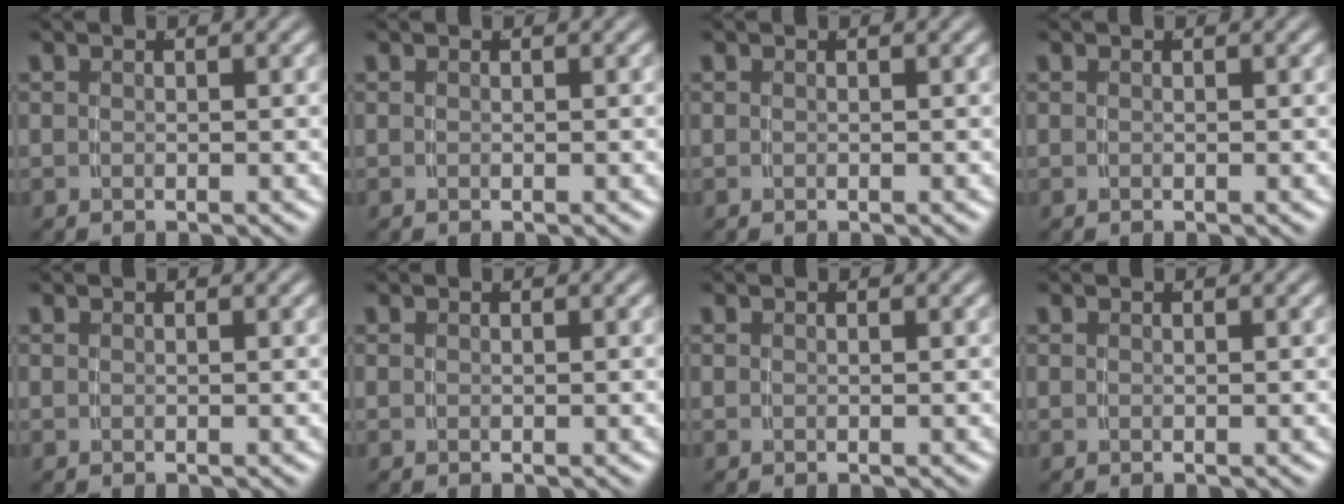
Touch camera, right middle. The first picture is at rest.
{"total": 0.0}
{"total": 0.0}
{"total": 0.0}
{"total": 0.0}
{"total": 0.0}
{"total": 0.0}
{"total": 0.0}